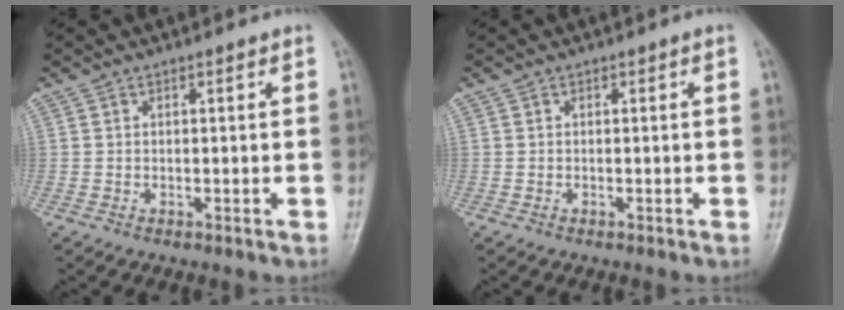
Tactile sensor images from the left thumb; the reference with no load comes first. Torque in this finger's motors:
{"motor_torque": [0.00, 0.00, -0.03, -0.02, 0.00]}